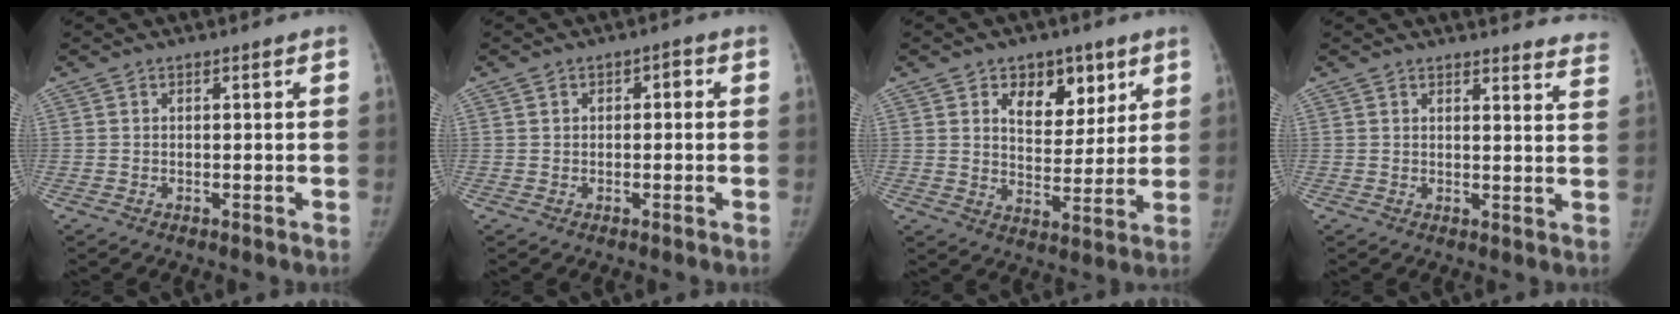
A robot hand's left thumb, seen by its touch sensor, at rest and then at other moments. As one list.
[{"total": 2.2, "force": [0.2, 1.7, 1.4], "torque": [-0.012, 0.009, 0.003]}, {"total": 10.6, "force": [5.6, 6.9, 5.9], "torque": [-0.046, -0.030, 0.089]}, {"total": 15.5, "force": [15.1, 2.4, 2.7], "torque": [0.013, -0.105, 0.141]}]